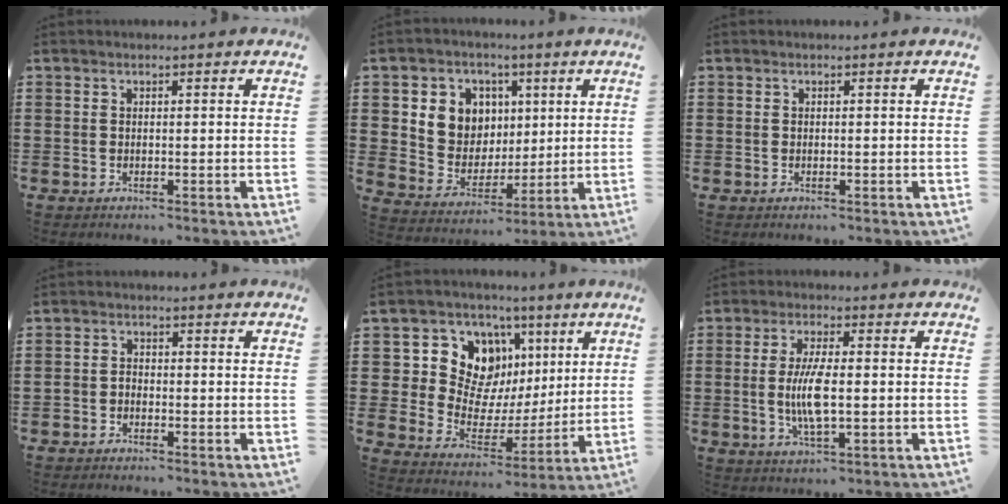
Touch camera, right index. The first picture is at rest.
{"total": 7.5, "force": [2.5, 7.0, 1.1], "torque": [-0.057, -0.004, 0.046]}
{"total": 0.0}
{"total": 1.3, "force": [-1.2, 0.5, 0.2], "torque": [-0.009, 0.001, -0.025]}
{"total": 12.5, "force": [4.9, 9.9, 5.8], "torque": [-0.136, -0.011, 0.099]}
{"total": 6.8, "force": [-0.5, 2.0, 6.4], "torque": [-0.143, -0.006, -0.019]}